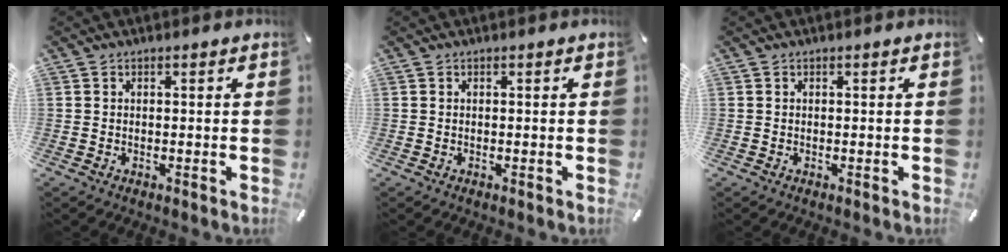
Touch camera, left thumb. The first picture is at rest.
{"total": 0.0}
{"total": 0.0}